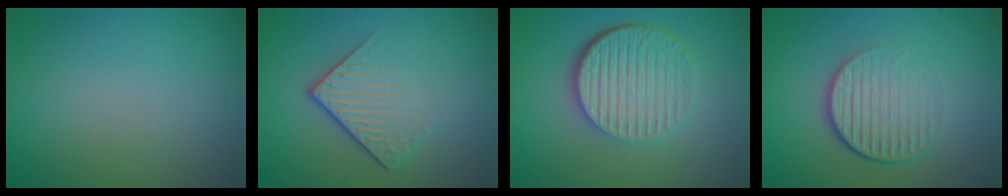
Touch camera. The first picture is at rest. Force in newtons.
{"total": 4.2, "press": 2.6, "slide": 3.3}
{"total": 6.6, "press": 4.4, "slide": 5.0}
{"total": 4.6, "press": 2.8, "slide": 3.6}